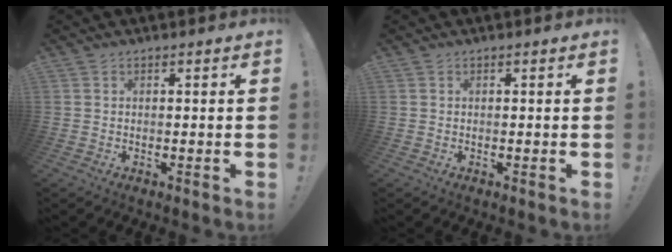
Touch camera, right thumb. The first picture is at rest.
{"total": 0.0}